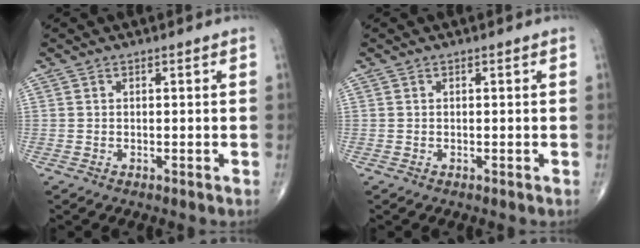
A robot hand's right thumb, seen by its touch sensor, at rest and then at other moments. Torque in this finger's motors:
{"motor_torque": [-0.05, 0.02, -0.01, 0.01, 0.02]}